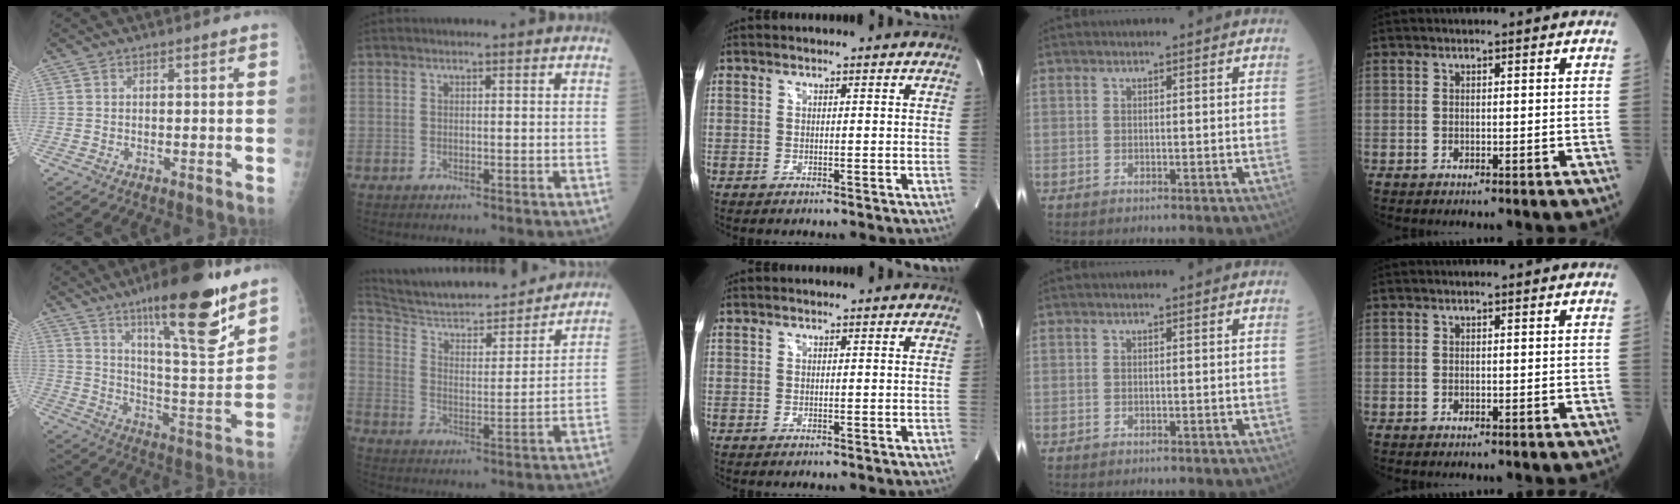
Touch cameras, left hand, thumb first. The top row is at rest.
{"thumb": {"total": 20.9, "force": [13.4, 4.6, 15.4], "torque": [-0.202, -0.076, 0.214]}, "index": {"total": 21.3, "force": [19.8, 2.6, 7.4], "torque": [-0.121, -0.009, 0.292]}}